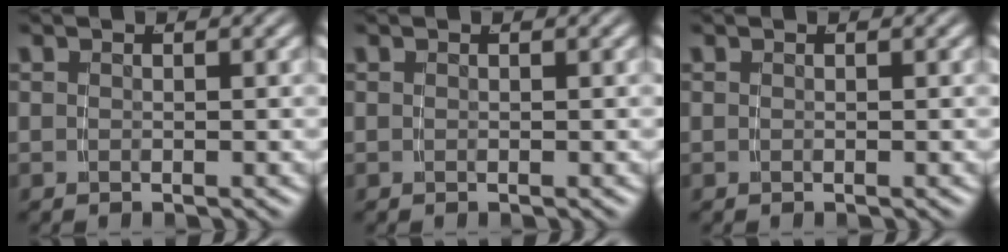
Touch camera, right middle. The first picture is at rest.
{"total": 0.0}
{"total": 0.0}